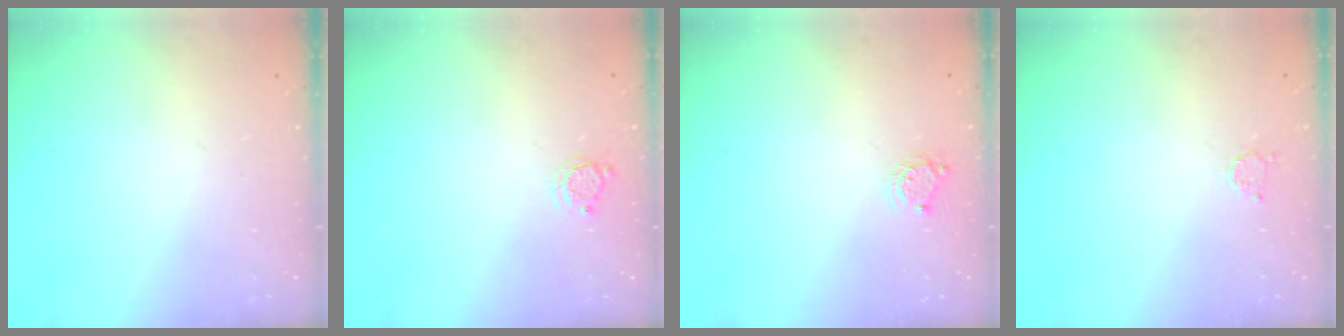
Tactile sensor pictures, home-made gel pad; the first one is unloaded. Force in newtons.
{"total": 3.3, "press": 3.3, "slide": 0.3}
{"total": 3.8, "press": 3.8, "slide": 0.4}
{"total": 1.7, "press": 1.7, "slide": 0.3}